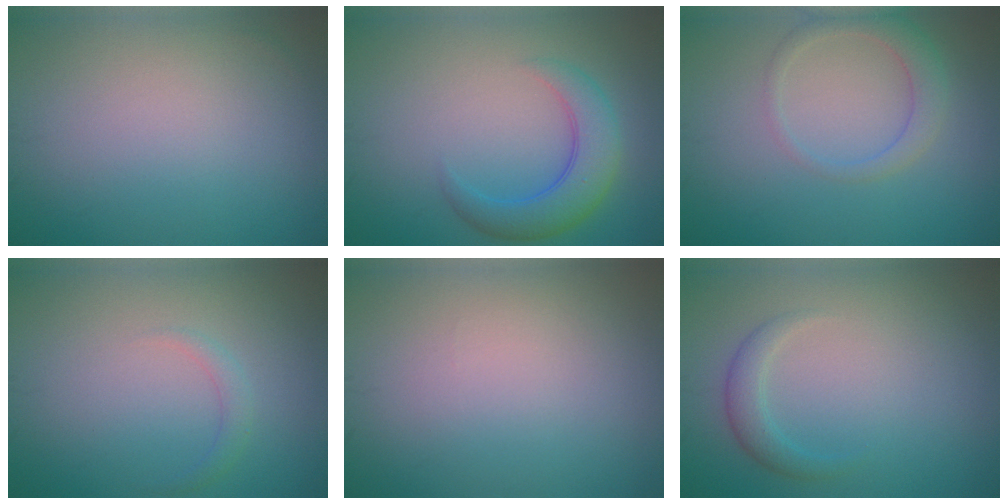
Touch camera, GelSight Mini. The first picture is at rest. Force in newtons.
{"total": 4.4, "press": 4.4, "slide": 0.1}
{"total": 2.4, "press": 2.4, "slide": 0.2}
{"total": 1.1, "press": 1.1, "slide": 0.0}
{"total": 0.0}
{"total": 1.8, "press": 1.8, "slide": 0.1}